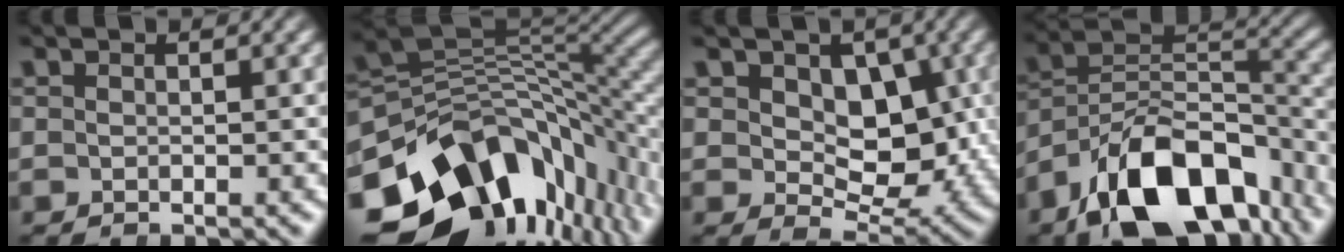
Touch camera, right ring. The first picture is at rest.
{"total": 21.6, "force": [-6.2, 14.1, 15.2], "torque": [-0.243, -0.048, -0.071]}
{"total": 8.2, "force": [1.8, 5.7, 5.6], "torque": [-0.063, -0.019, 0.043]}
{"total": 15.4, "force": [-7.0, 9.0, 10.3], "torque": [-0.157, -0.031, -0.098]}